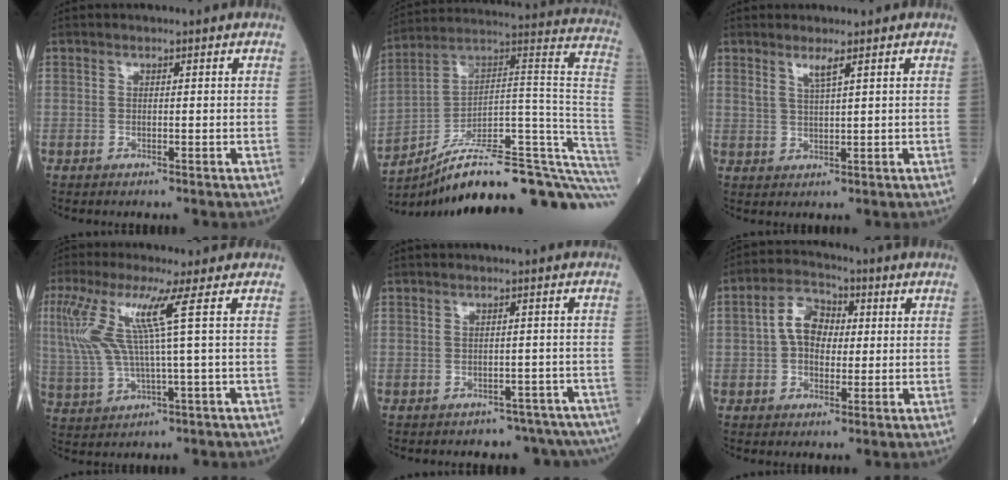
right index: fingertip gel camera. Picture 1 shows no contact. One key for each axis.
{"total": 30.5, "fx": -23.2, "fy": 2.5, "fz": 19.6, "tx": -0.152, "ty": 0.040, "tz": -0.333}
{"total": 2.4, "fx": 1.6, "fy": -0.1, "fz": 1.8, "tx": -0.040, "ty": -0.006, "tz": 0.034}
{"total": 9.6, "fx": 2.8, "fy": -0.4, "fz": 9.2, "tx": -0.221, "ty": 0.011, "tz": 0.061}
{"total": 9.3, "fx": -8.0, "fy": 4.4, "fz": 1.4, "tx": -0.003, "ty": 0.020, "tz": -0.080}
{"total": 6.7, "fx": 0.5, "fy": 4.6, "fz": 4.9, "tx": -0.098, "ty": 0.027, "tz": 0.005}